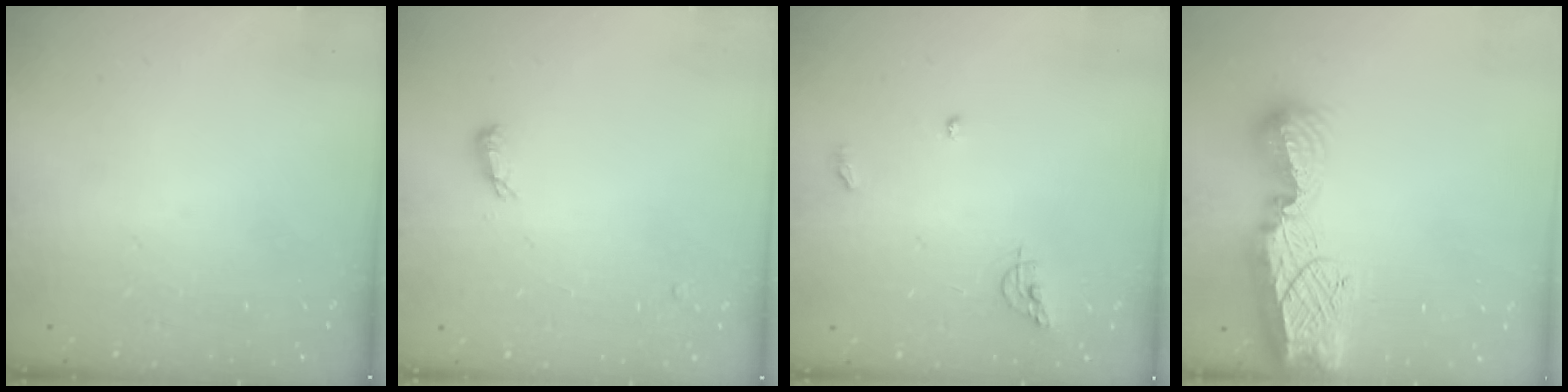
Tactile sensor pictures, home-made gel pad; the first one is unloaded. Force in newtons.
{"total": 6.1, "press": 5.8, "slide": 1.6}
{"total": 6.5, "press": 6.5, "slide": 0.5}
{"total": 14.7, "press": 14.7, "slide": 1.1}